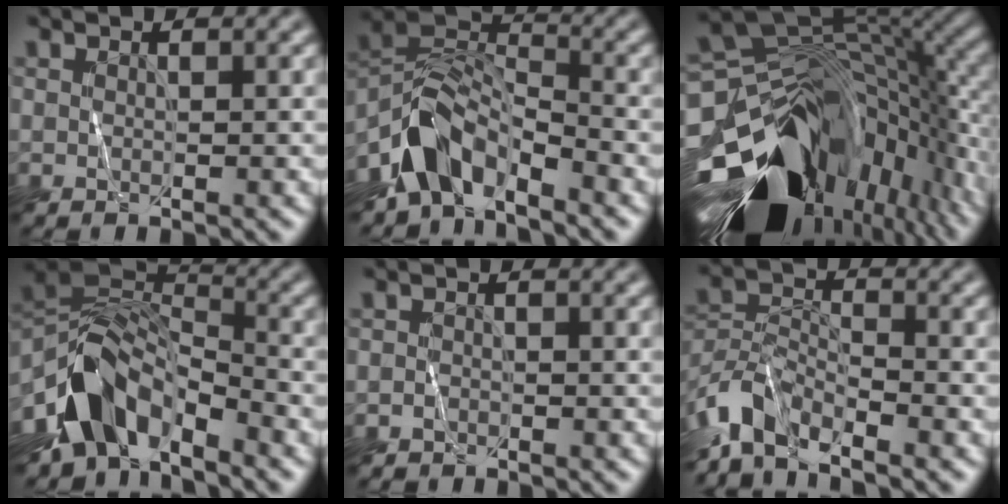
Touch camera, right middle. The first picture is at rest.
{"total": 5.7, "force": [-4.3, 2.7, 2.8], "torque": [-0.044, 0.006, -0.093]}
{"total": 18.6, "force": [-8.4, 10.3, 12.9], "torque": [-0.216, -0.008, -0.124]}
{"total": 8.0, "force": [-5.1, 4.2, 4.5], "torque": [-0.069, 0.003, -0.104]}
{"total": 0.7, "force": [-0.5, 0.5, 0.0], "torque": [0.005, 0.002, -0.008]}
{"total": 4.8, "force": [-4.2, 1.5, 1.8], "torque": [-0.035, -0.002, -0.094]}